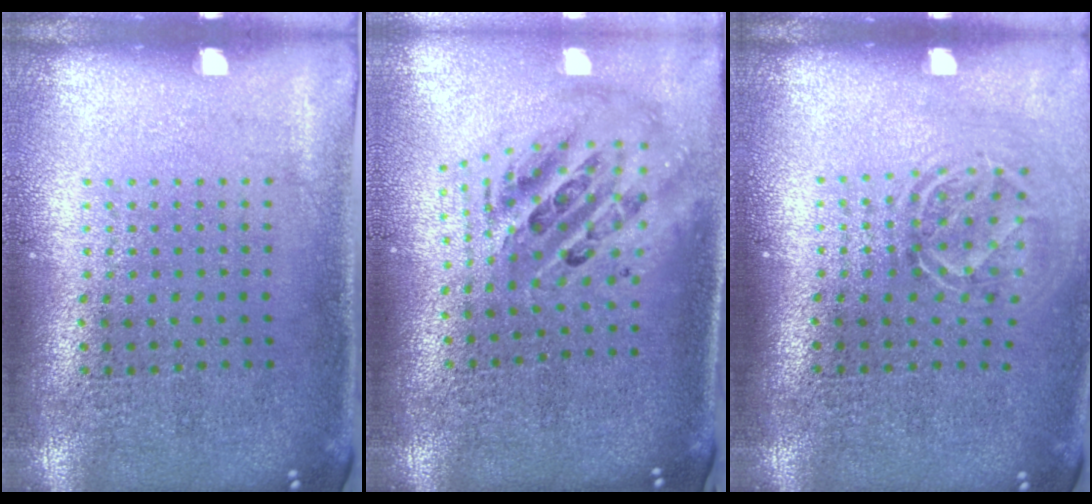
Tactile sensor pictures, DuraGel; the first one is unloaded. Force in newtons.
{"total": 2.5, "press": 1.8, "slide": 1.8}
{"total": 1.7, "press": 1.2, "slide": 1.2}